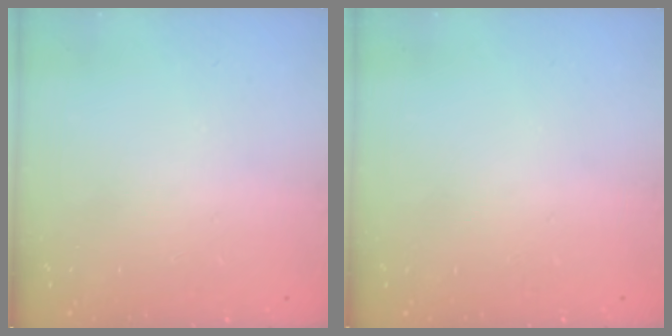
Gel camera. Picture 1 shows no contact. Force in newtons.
{"total": 0.0}